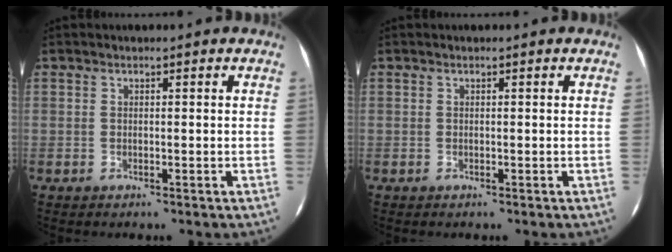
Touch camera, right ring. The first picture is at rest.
{"total": 0.0}